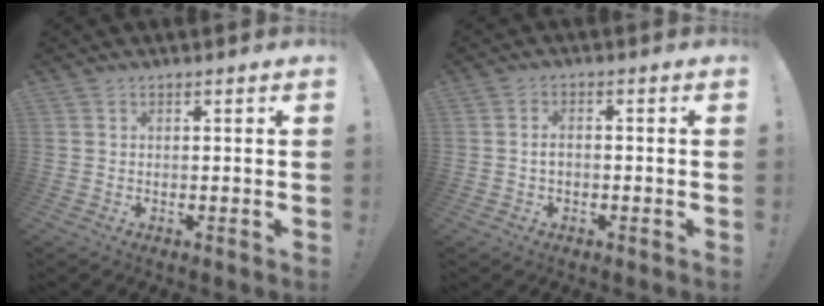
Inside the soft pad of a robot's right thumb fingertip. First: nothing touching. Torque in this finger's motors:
{"motor_torque": [0.00, -0.13, -0.09, 0.19, -0.02]}